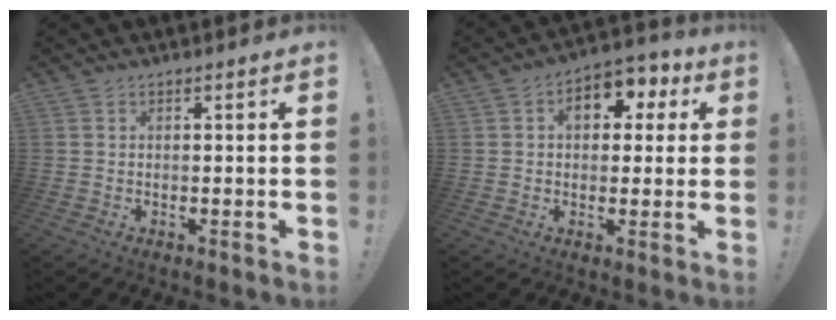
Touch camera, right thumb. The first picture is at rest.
{"total": 9.2, "force": [2.8, 6.2, 6.2], "torque": [-0.080, -0.003, 0.048]}